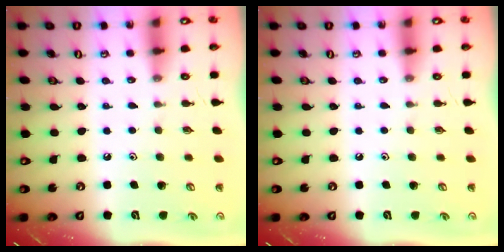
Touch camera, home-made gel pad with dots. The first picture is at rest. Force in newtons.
{"total": 0.0}